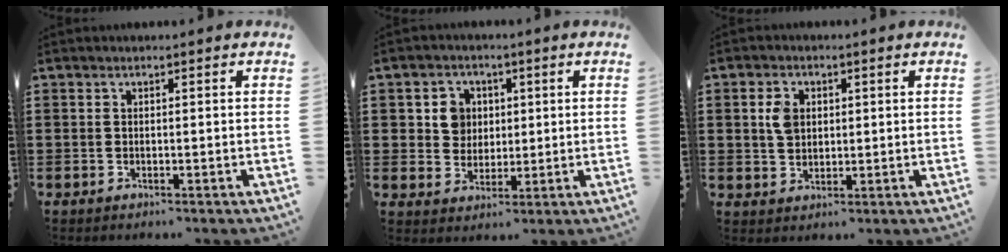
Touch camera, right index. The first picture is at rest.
{"total": 5.0, "force": [1.1, 4.6, 1.5], "torque": [-0.051, 0.015, 0.017]}
{"total": 3.8, "force": [0.8, 2.8, 2.4], "torque": [-0.056, 0.011, 0.014]}